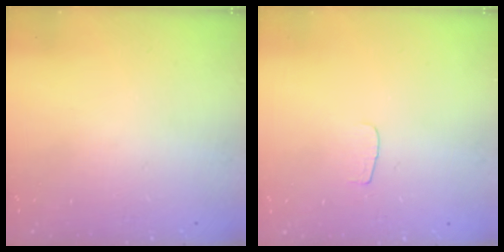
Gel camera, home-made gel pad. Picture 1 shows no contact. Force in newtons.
{"total": 3.5, "press": 3.4, "slide": 0.4}